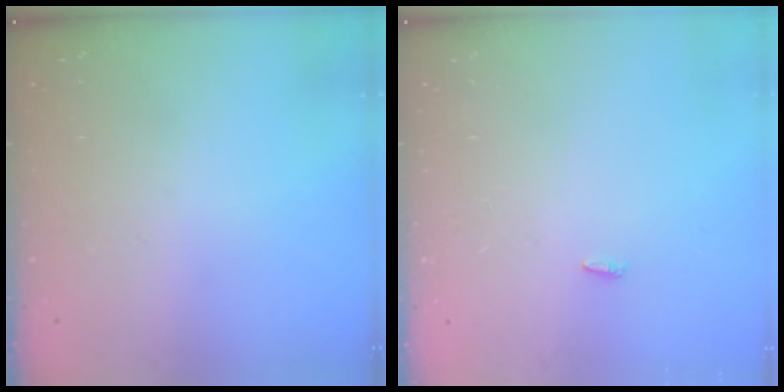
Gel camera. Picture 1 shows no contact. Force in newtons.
{"total": 2.1, "press": 1.9, "slide": 0.7}